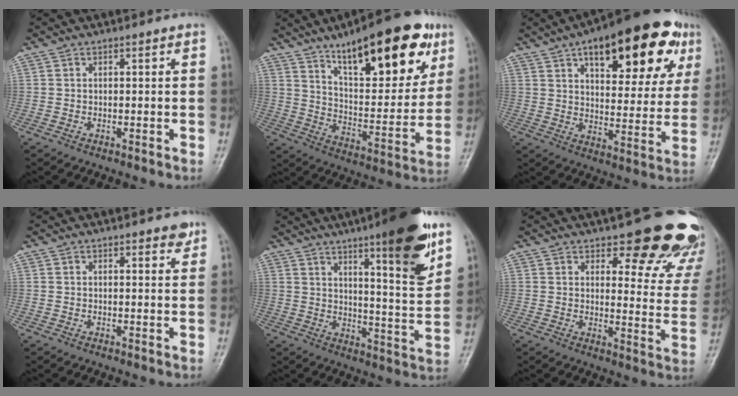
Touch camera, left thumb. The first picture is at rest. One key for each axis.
{"total": 24.7, "fx": 14.0, "fy": 8.8, "fz": 18.3, "tx": -0.227, "ty": -0.050, "tz": 0.220}
{"total": 25.3, "fx": 12.8, "fy": 10.6, "fz": 19.0, "tx": -0.229, "ty": -0.009, "tz": 0.181}
{"total": 2.6, "fx": 1.9, "fy": 0.9, "fz": 1.5, "tx": -0.009, "ty": -0.009, "tz": 0.021}
{"total": 17.2, "fx": 10.1, "fy": 2.8, "fz": 13.6, "tx": -0.172, "ty": -0.058, "tz": 0.150}
{"total": 19.1, "fx": 15.1, "fy": 6.8, "fz": 9.6, "tx": -0.055, "ty": -0.096, "tz": 0.167}